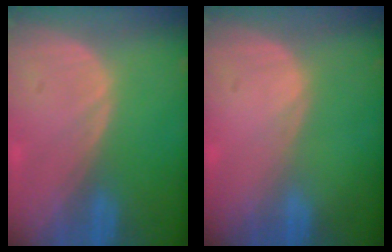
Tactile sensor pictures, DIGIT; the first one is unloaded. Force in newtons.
{"total": 0.0}